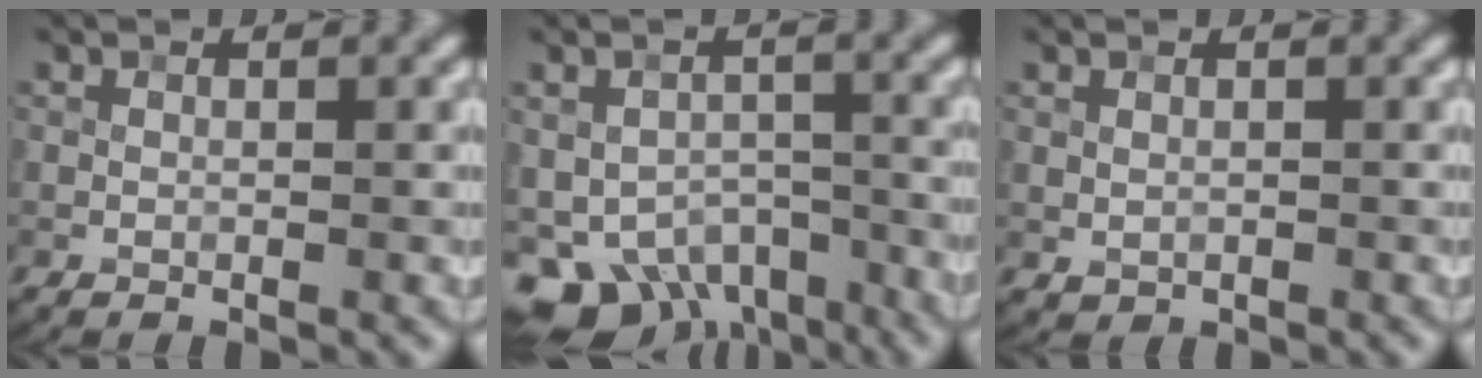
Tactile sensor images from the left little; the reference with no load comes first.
{"total": 8.1, "force": [-5.5, 4.4, 4.0], "torque": [-0.063, -0.020, -0.087]}
{"total": 0.5, "force": [0.1, 0.4, 0.3], "torque": [-0.008, -0.003, 0.005]}